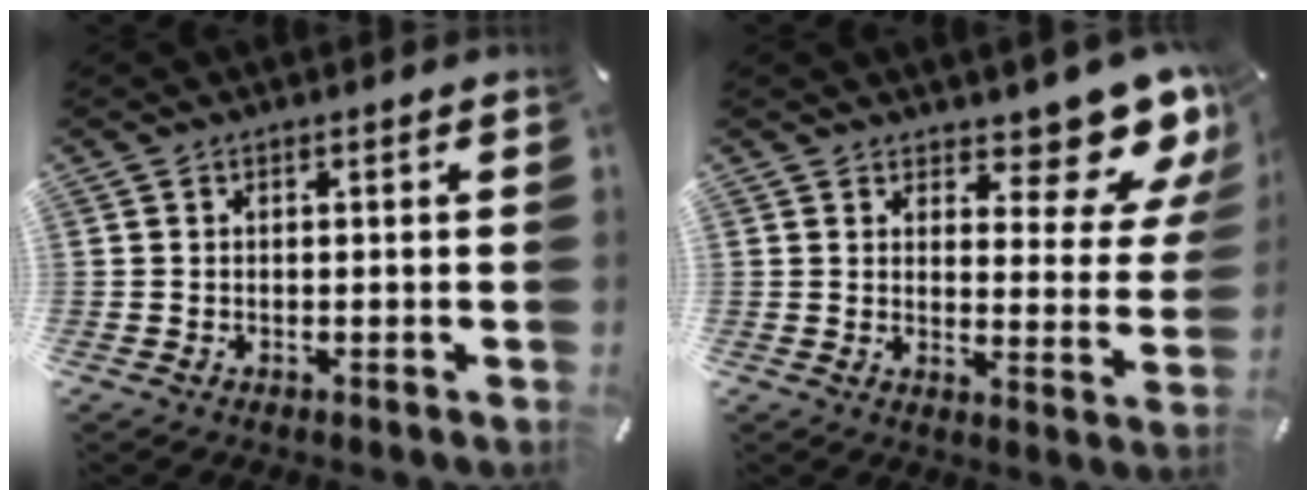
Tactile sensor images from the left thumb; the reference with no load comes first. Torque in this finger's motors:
{"motor_torque": [0.68, -0.13, 0.05, 0.05, 0.09]}